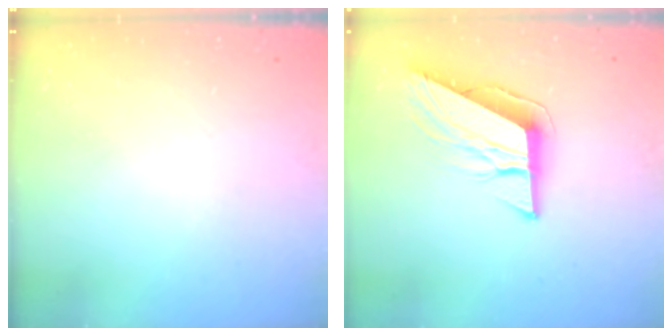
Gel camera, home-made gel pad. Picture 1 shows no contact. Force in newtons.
{"total": 9.9, "press": 9.9, "slide": 0.4}